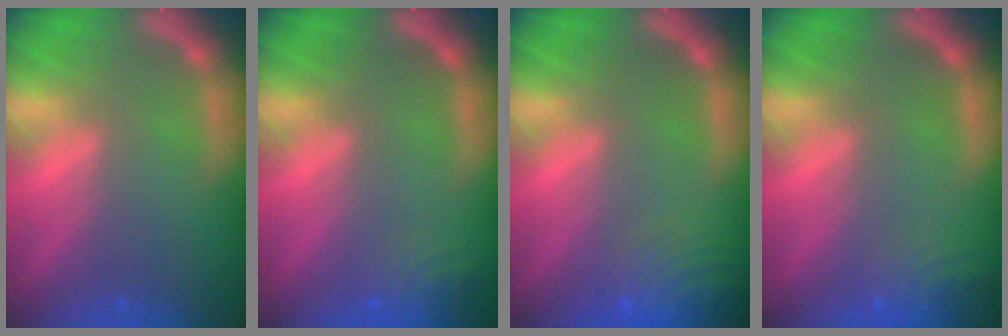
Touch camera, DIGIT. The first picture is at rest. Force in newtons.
{"total": 3.5}
{"total": 10.0}
{"total": 5.1}